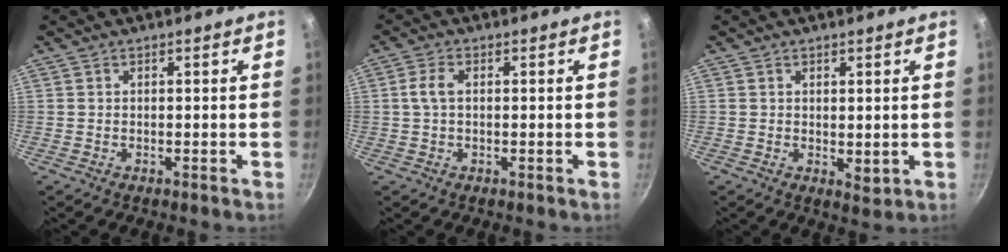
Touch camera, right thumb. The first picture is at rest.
{"total": 3.3, "force": [0.4, 1.6, 2.8], "torque": [-0.064, 0.008, 0.006]}
{"total": 2.4, "force": [1.0, 1.5, 1.7], "torque": [-0.022, -0.011, 0.016]}